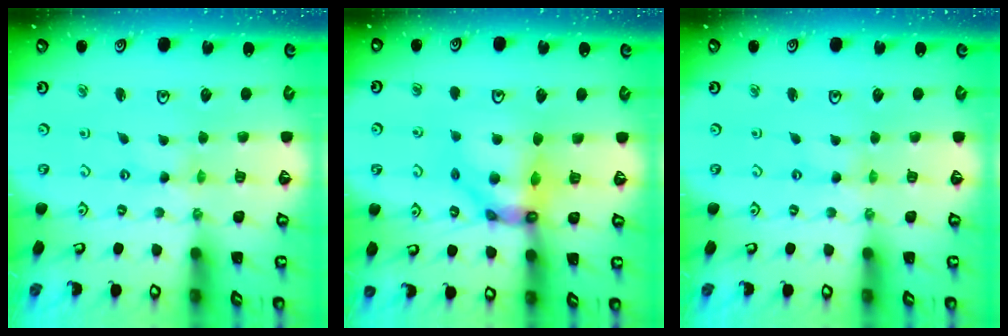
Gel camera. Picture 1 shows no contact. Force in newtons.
{"total": 12.2, "press": 12.1, "slide": 1.0}
{"total": 0.0}